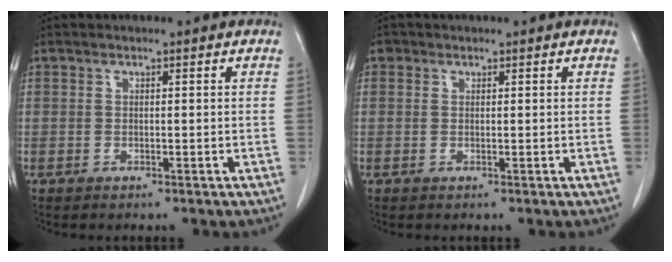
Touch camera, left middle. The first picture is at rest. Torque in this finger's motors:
{"motor_torque": [-0.06, 0.08, -0.06, -0.01]}